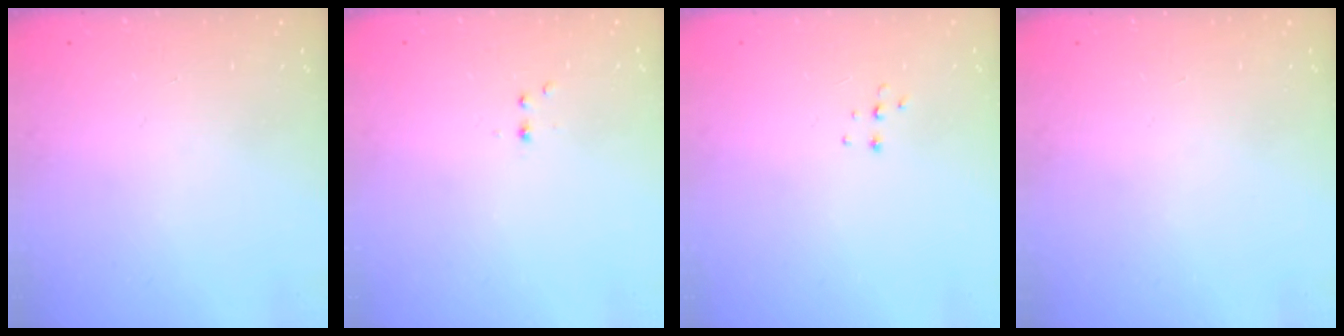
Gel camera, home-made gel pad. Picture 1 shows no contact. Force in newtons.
{"total": 2.2, "press": 1.9, "slide": 1.0}
{"total": 3.7, "press": 3.7, "slide": 0.3}
{"total": 0.0}